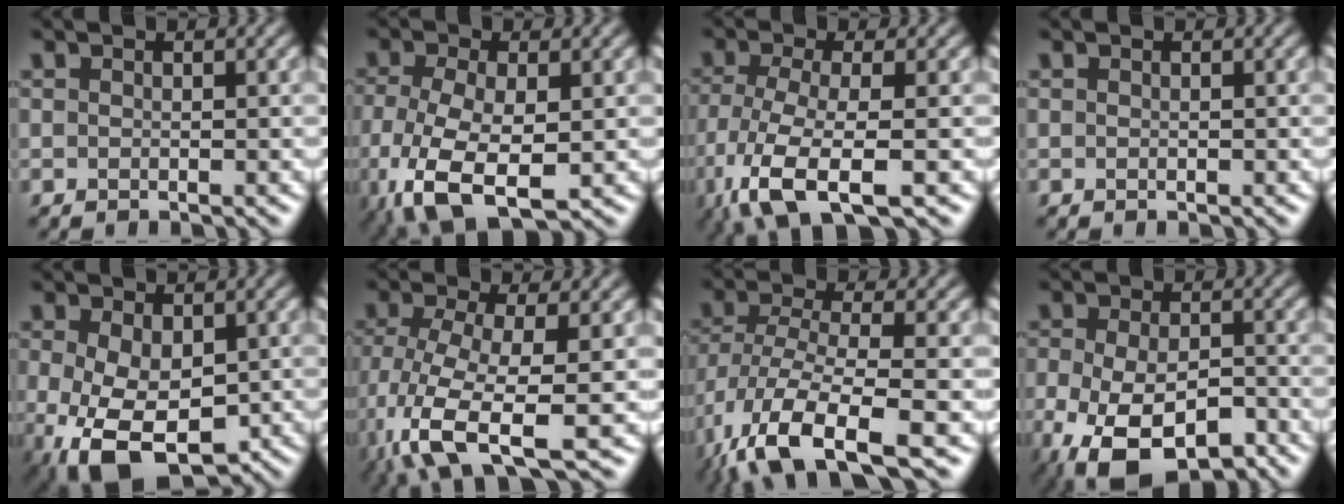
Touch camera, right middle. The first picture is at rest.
{"total": 7.7, "force": [-2.8, 3.6, 6.2], "torque": [-0.142, -0.019, -0.050]}
{"total": 7.6, "force": [-3.9, 2.4, 6.2], "torque": [-0.136, -0.015, -0.076]}
{"total": 0.0}
{"total": 8.5, "force": [-2.8, 4.8, 6.4], "torque": [-0.140, -0.026, -0.039]}
{"total": 9.4, "force": [-4.1, 3.1, 7.9], "torque": [-0.177, -0.019, -0.077]}
{"total": 10.3, "force": [-5.4, 3.7, 8.0], "torque": [-0.162, -0.018, -0.102]}
{"total": 10.4, "force": [-5.6, 5.2, 7.0], "torque": [-0.141, -0.041, -0.085]}